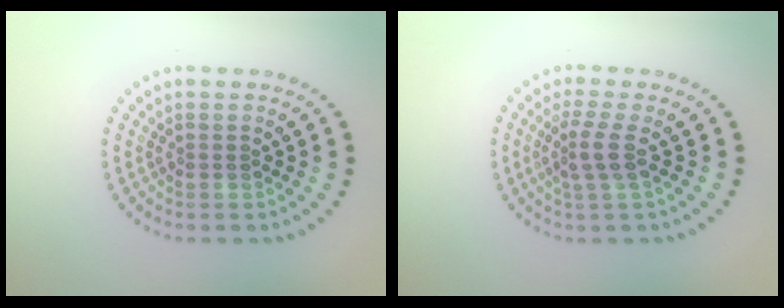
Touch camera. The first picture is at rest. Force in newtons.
{"total": 2.3, "press": 1.7, "slide": 1.6}